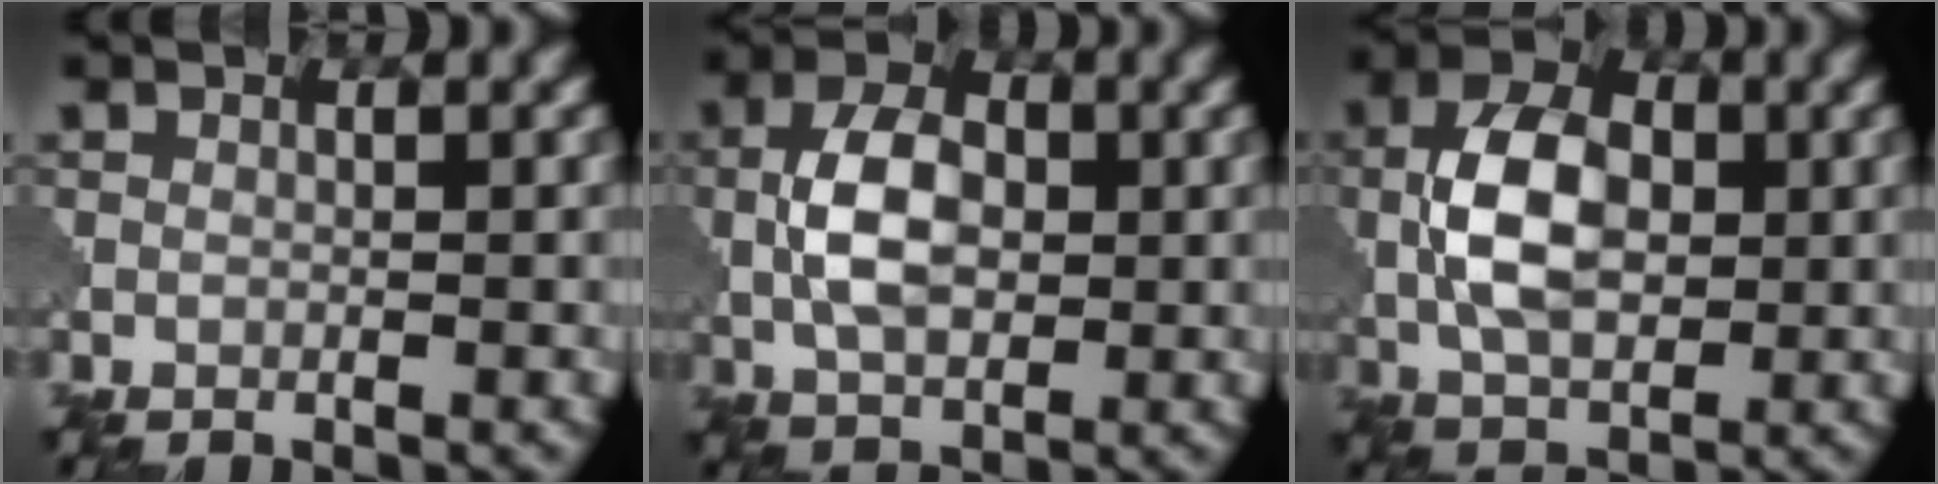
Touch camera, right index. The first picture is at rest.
{"total": 5.6, "force": [0.3, 3.5, 4.3], "torque": [-0.085, 0.003, 0.002]}
{"total": 7.0, "force": [0.4, 4.4, 5.4], "torque": [-0.106, 0.005, 0.002]}